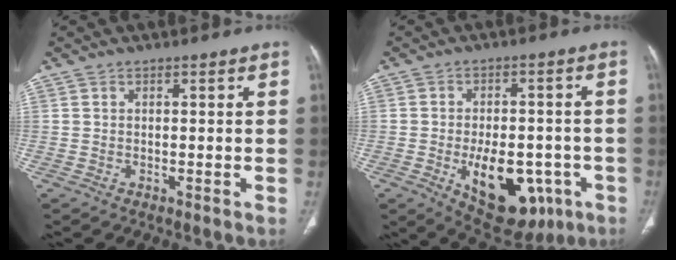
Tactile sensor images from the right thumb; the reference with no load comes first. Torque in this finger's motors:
{"motor_torque": [2.60, 0.93, 1.13, -0.88, 0.42]}